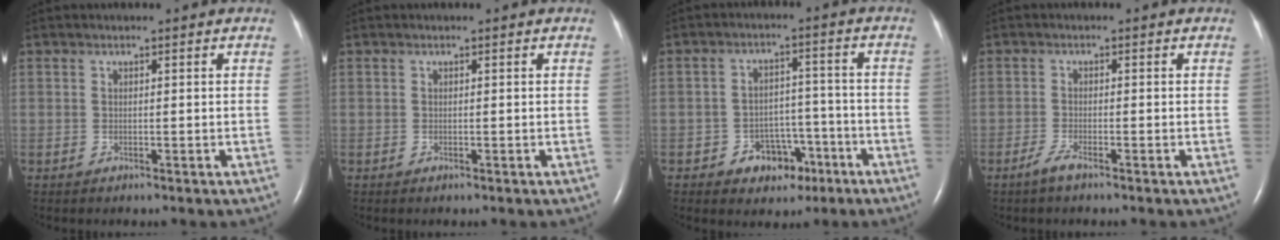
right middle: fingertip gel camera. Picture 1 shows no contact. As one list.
[{"total": 0.0}, {"total": 6.4, "force": [-3.5, 4.5, 2.9], "torque": [-0.039, 0.023, -0.044]}, {"total": 1.9, "force": [-1.4, 0.0, 1.2], "torque": [-0.036, -0.005, -0.032]}]